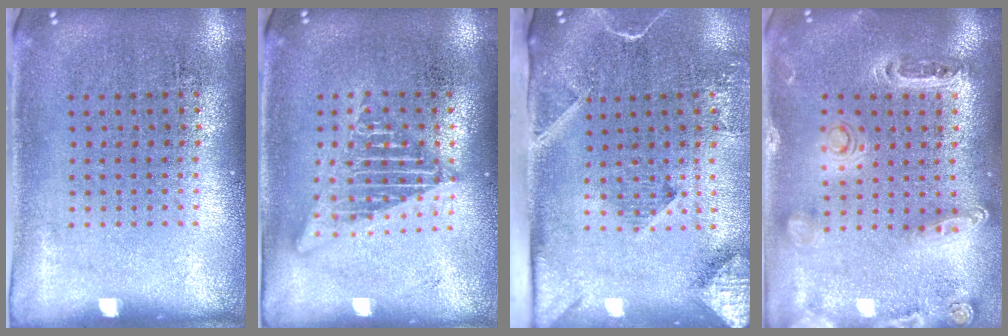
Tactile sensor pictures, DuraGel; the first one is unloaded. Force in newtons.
{"total": 2.2, "press": 2.2, "slide": 0.2}
{"total": 3.0, "press": 2.1, "slide": 2.1}
{"total": 1.4, "press": 1.3, "slide": 0.3}